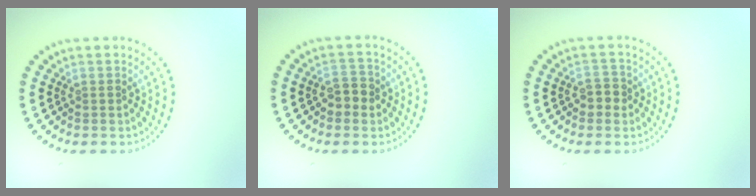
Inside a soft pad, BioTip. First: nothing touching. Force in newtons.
{"total": 2.1, "press": 2.1, "slide": 0.4}
{"total": 1.8, "press": 1.7, "slide": 0.6}